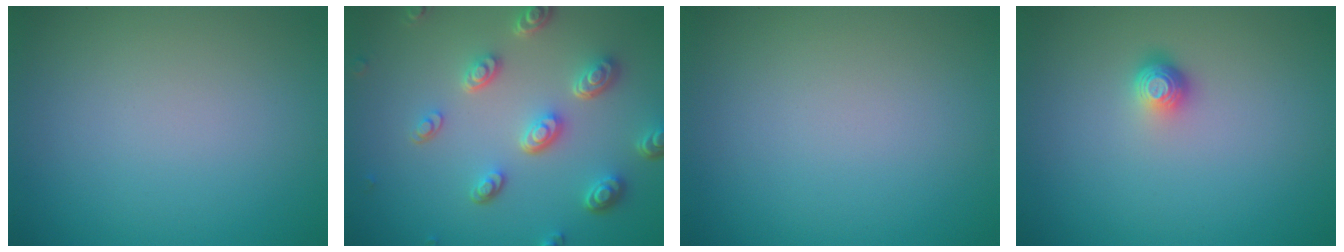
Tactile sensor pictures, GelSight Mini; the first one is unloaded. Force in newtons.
{"total": 5.4, "press": 4.0, "slide": 3.7}
{"total": 0.0}
{"total": 1.6, "press": 1.2, "slide": 1.1}